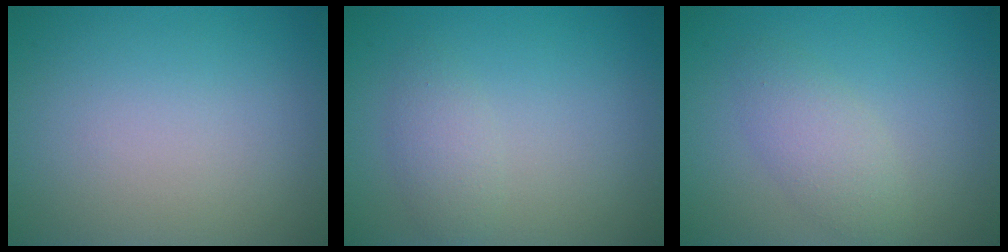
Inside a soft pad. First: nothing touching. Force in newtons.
{"total": 1.9, "press": 1.9, "slide": 0.1}
{"total": 2.7, "press": 2.6, "slide": 0.1}